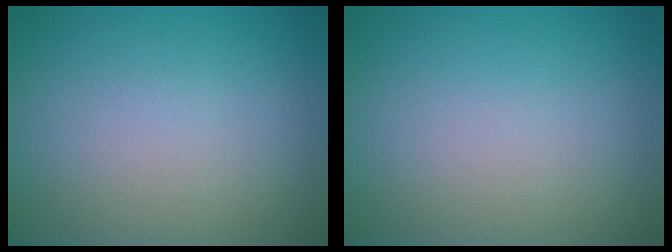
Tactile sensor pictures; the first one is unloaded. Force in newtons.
{"total": 0.0}